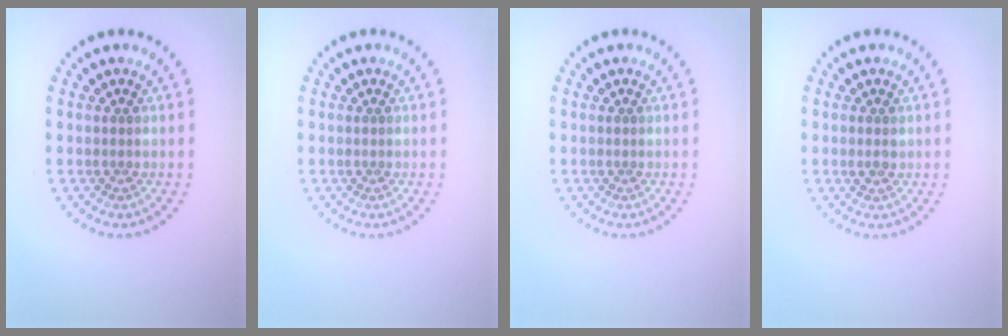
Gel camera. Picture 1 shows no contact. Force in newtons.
{"total": 0.0}
{"total": 0.0}
{"total": 1.0, "press": 0.9, "slide": 0.3}